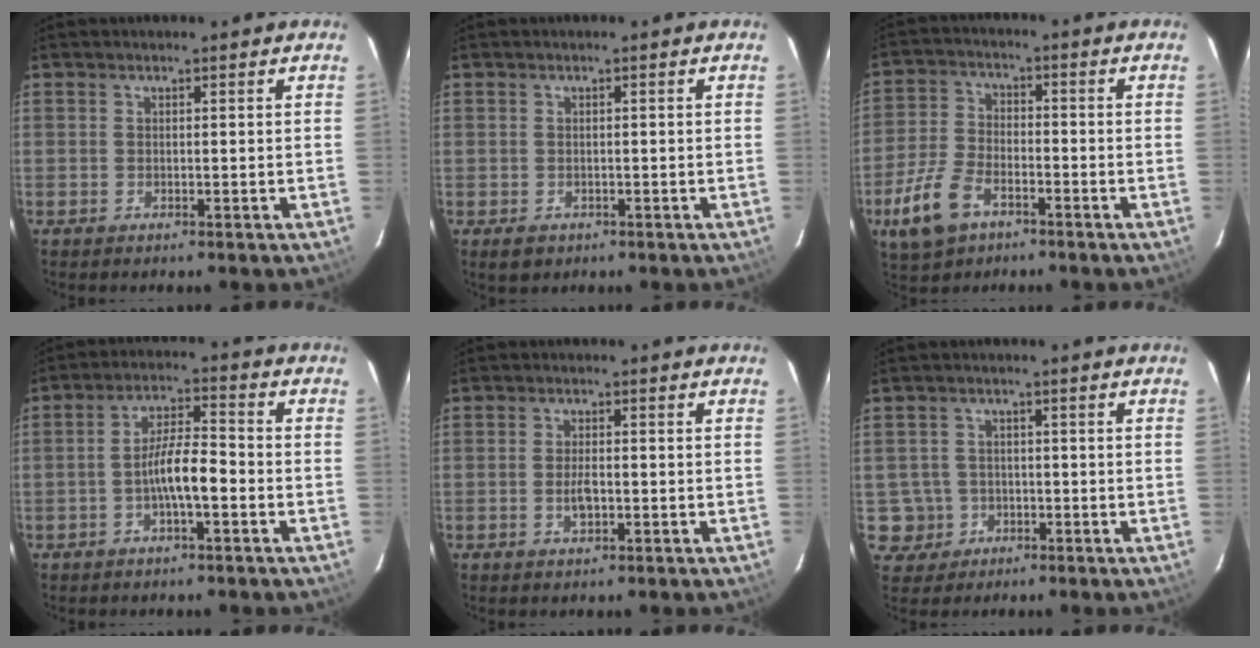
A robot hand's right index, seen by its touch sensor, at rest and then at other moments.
{"total": 2.6, "force": [-0.9, 2.3, 0.8], "torque": [-0.018, -0.002, -0.008]}
{"total": 10.3, "force": [-5.6, 5.8, 6.5], "torque": [-0.156, -0.002, -0.106]}
{"total": 6.8, "force": [-2.4, 1.3, 6.2], "torque": [-0.118, 0.010, -0.043]}
{"total": 3.0, "force": [-0.8, 1.4, 2.5], "torque": [-0.047, -0.002, -0.013]}
{"total": 5.3, "force": [-1.3, 5.1, 0.3], "torque": [-0.013, 0.022, -0.012]}